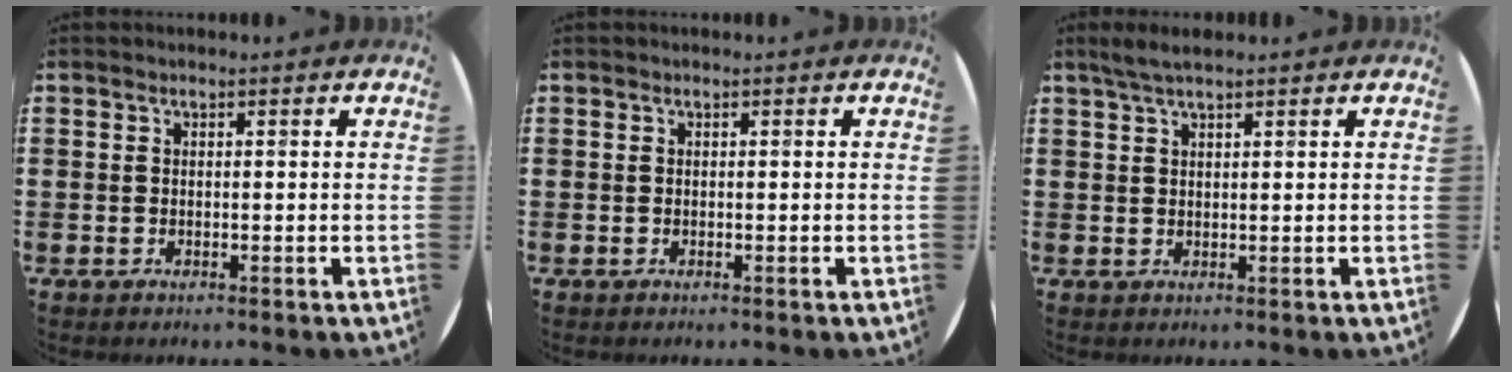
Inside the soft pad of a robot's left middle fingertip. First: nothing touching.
{"total": 0.0}
{"total": 2.3, "force": [1.8, 0.2, 1.4], "torque": [-0.030, 0.004, 0.033]}